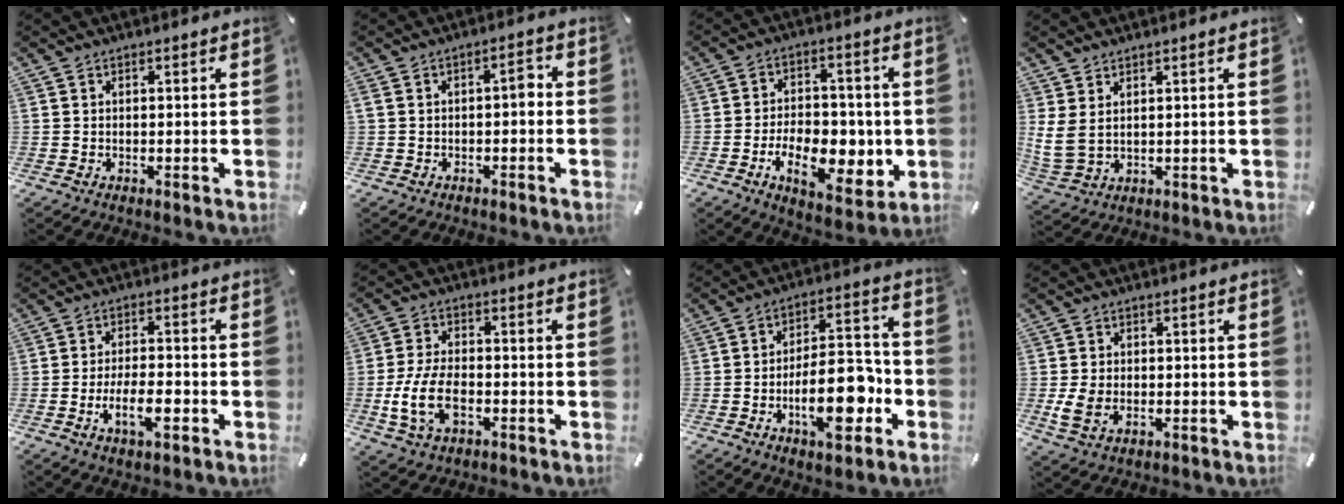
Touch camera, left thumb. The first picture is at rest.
{"total": 3.6, "force": [-0.9, 1.5, 3.2], "torque": [-0.058, 0.017, -0.020]}
{"total": 15.0, "force": [-4.2, 8.8, 11.4], "torque": [-0.184, 0.005, -0.067]}
{"total": 4.8, "force": [2.4, 2.4, 3.3], "torque": [-0.080, -0.012, 0.047]}
{"total": 8.8, "force": [-3.3, 3.5, 7.4], "torque": [-0.134, 0.010, -0.057]}
{"total": 10.3, "force": [-2.9, 6.4, 7.6], "torque": [-0.171, 0.002, -0.052]}
{"total": 16.1, "force": [-5.6, 7.4, 13.1], "torque": [-0.216, 0.012, -0.095]}
{"total": 4.8, "force": [-1.0, 3.4, 3.3], "torque": [-0.076, 0.002, -0.021]}